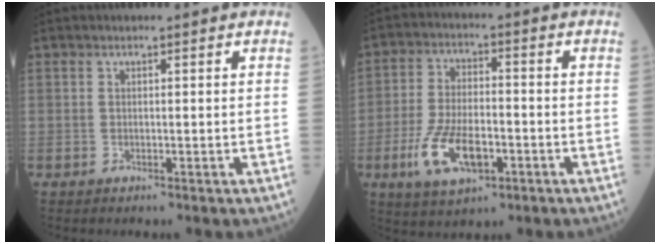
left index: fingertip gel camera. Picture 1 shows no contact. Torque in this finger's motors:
{"motor_torque": [1.30, 0.84, 0.64, 0.10]}